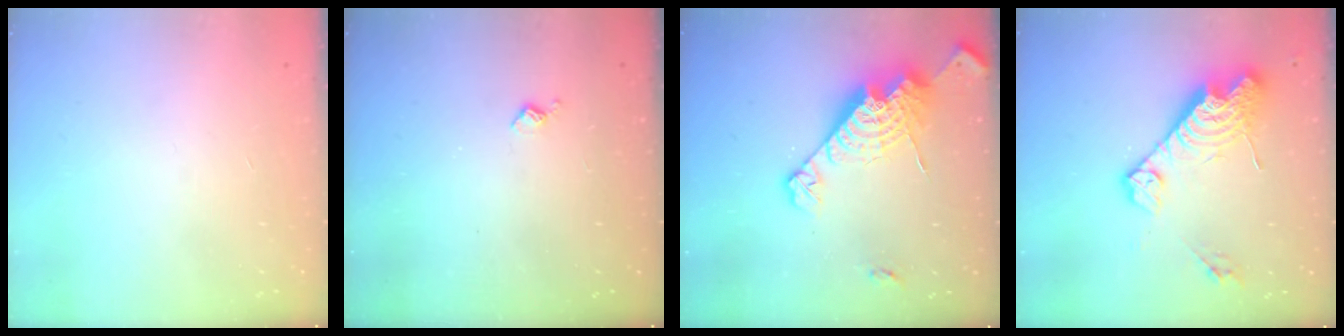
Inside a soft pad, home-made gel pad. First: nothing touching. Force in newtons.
{"total": 3.2, "press": 3.2, "slide": 0.5}
{"total": 19.9, "press": 19.8, "slide": 1.7}
{"total": 17.8, "press": 17.7, "slide": 1.2}